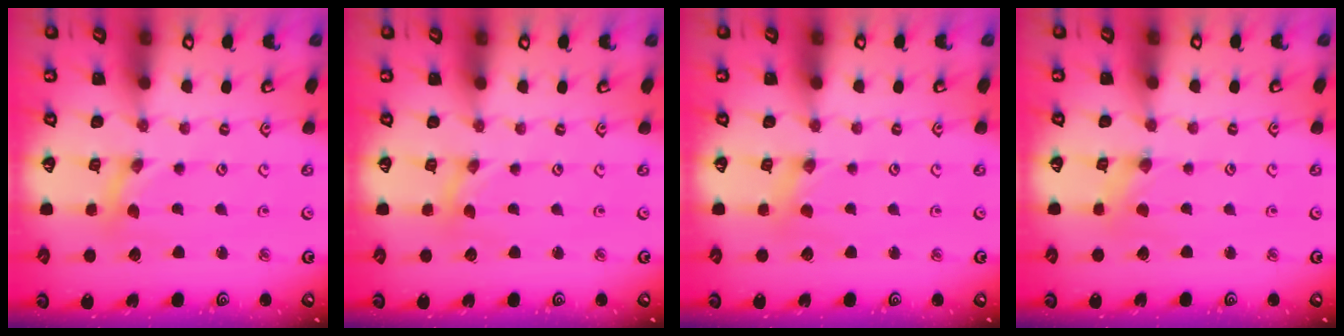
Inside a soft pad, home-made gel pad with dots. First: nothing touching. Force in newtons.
{"total": 0.0}
{"total": 1.8, "press": 1.8, "slide": 0.3}
{"total": 0.0}